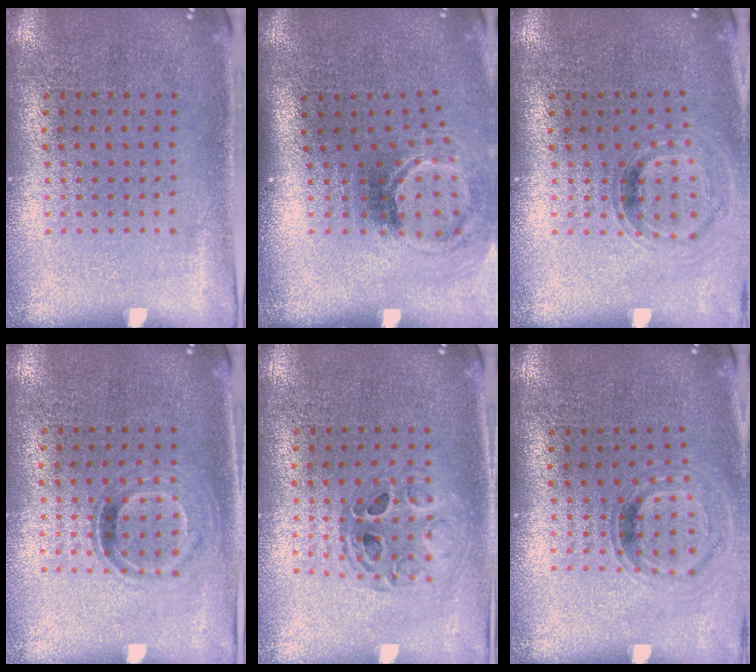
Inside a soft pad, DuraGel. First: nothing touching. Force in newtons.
{"total": 2.1, "press": 1.3, "slide": 1.6}
{"total": 0.8, "press": 0.8, "slide": 0.1}
{"total": 1.0, "press": 0.8, "slide": 0.6}
{"total": 0.8, "press": 0.8, "slide": 0.1}
{"total": 0.8, "press": 0.7, "slide": 0.2}